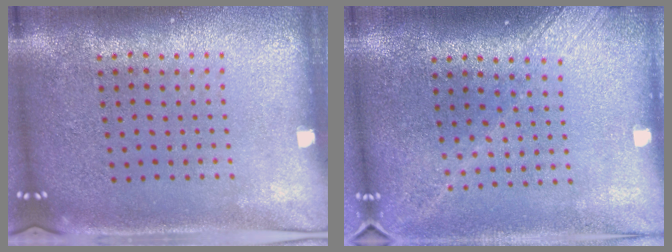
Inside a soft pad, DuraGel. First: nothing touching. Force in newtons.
{"total": 1.7, "press": 1.3, "slide": 1.1}